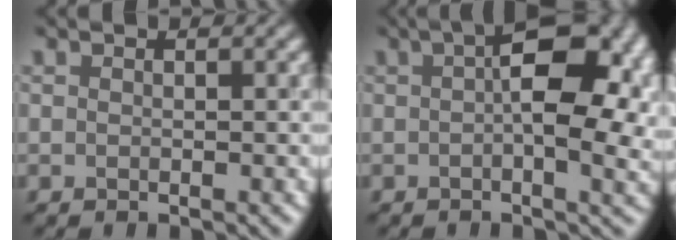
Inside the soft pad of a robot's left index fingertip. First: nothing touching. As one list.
[{"total": 9.2, "force": [1.5, 3.7, 8.3], "torque": [-0.113, 0.007, 0.018]}]